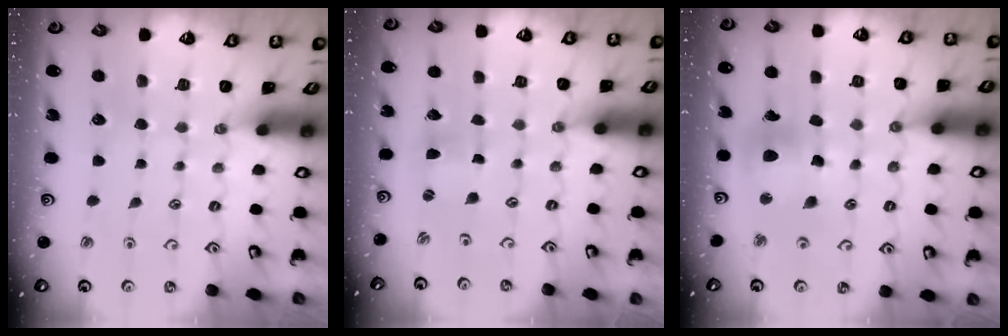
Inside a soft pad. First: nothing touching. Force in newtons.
{"total": 1.0, "press": 1.0, "slide": 0.2}
{"total": 12.5, "press": 12.4, "slide": 1.5}